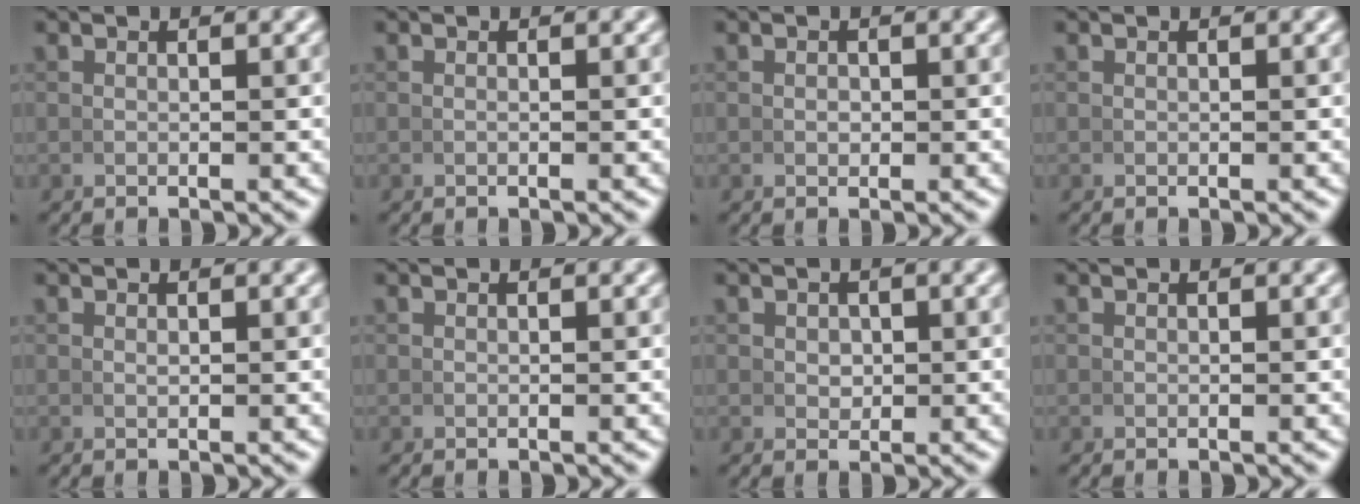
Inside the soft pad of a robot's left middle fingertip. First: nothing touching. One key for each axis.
{"total": 0.0}
{"total": 0.6, "fx": 0.0, "fy": 0.5, "fz": 0.3, "tx": -0.008, "ty": -0.004, "tz": 0.003}
{"total": 0.0}
{"total": 0.0}
{"total": 0.0}
{"total": 1.3, "fx": 0.4, "fy": 1.0, "fz": 0.7, "tx": -0.014, "ty": -0.008, "tz": 0.015}
{"total": 0.0}